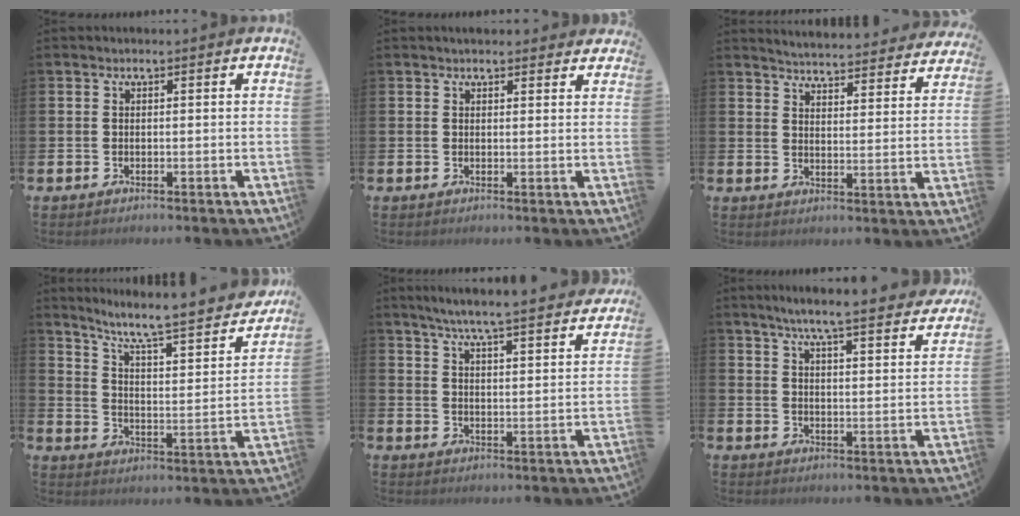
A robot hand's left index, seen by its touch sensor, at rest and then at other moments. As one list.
[{"total": 1.9, "force": [1.8, 0.5, 0.0], "torque": [0.008, -0.006, 0.032]}, {"total": 4.9, "force": [4.9, 0.3, 0.3], "torque": [-0.022, -0.041, 0.084]}, {"total": 7.4, "force": [6.7, 0.8, 3.1], "torque": [-0.079, -0.059, 0.105]}, {"total": 6.4, "force": [6.2, -0.2, 1.8], "torque": [-0.052, -0.041, 0.107]}, {"total": 6.5, "force": [6.1, -0.1, 2.3], "torque": [-0.053, -0.040, 0.102]}]